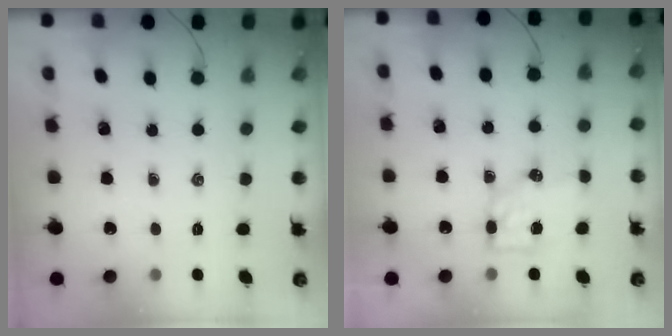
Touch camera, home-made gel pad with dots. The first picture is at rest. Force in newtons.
{"total": 7.1, "press": 7.0, "slide": 0.9}